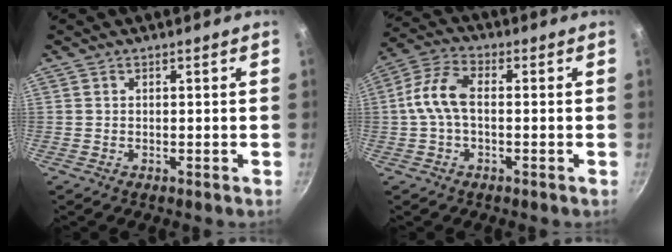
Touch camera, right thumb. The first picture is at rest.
{"total": 8.2, "force": [-0.3, 4.3, 7.0], "torque": [-0.147, 0.031, -0.019]}